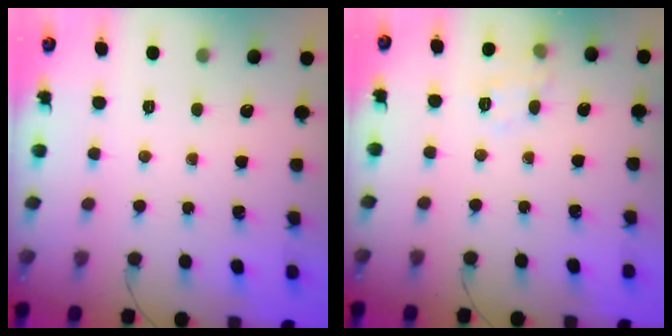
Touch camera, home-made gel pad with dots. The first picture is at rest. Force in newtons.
{"total": 8.9, "press": 8.8, "slide": 1.0}